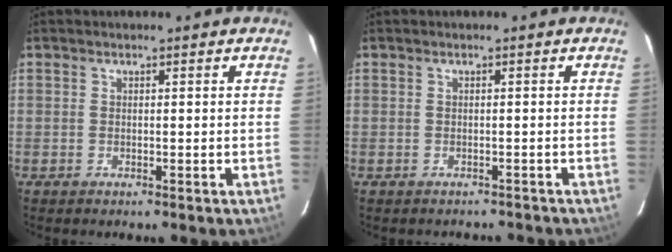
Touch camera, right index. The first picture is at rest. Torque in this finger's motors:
{"motor_torque": [0.20, -0.23, 0.03, 0.01]}